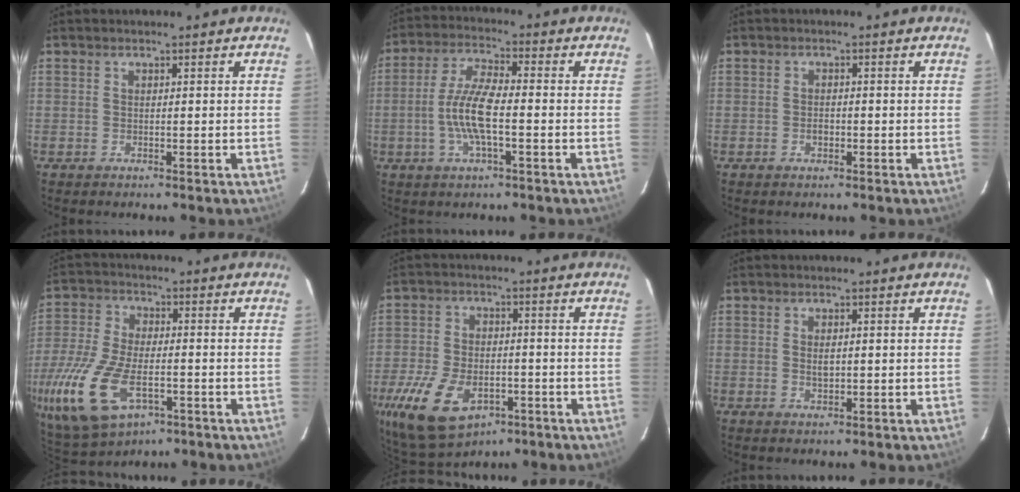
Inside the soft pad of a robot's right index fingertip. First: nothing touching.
{"total": 9.1, "force": [-2.0, 2.3, 8.6], "torque": [-0.177, 0.004, -0.042]}
{"total": 1.4, "force": [-0.4, 1.0, 0.8], "torque": [-0.014, 0.004, -0.007]}
{"total": 19.3, "force": [-7.7, 9.9, 14.7], "torque": [-0.346, -0.037, -0.136]}
{"total": 16.1, "force": [-7.7, 9.5, 10.5], "torque": [-0.246, -0.030, -0.122]}
{"total": 2.2, "force": [0.1, 1.3, 1.9], "torque": [-0.031, 0.001, 0.004]}